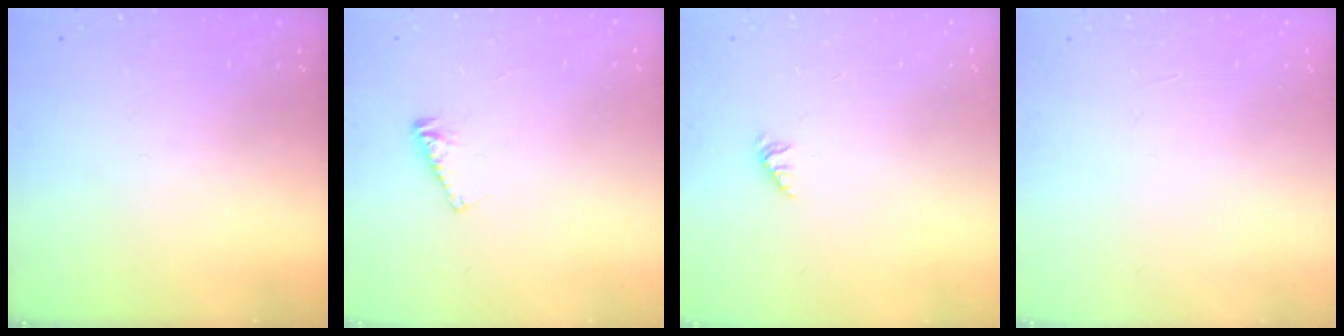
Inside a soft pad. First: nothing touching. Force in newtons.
{"total": 3.8, "press": 3.8, "slide": 0.3}
{"total": 1.1, "press": 1.1, "slide": 0.1}
{"total": 0.0}